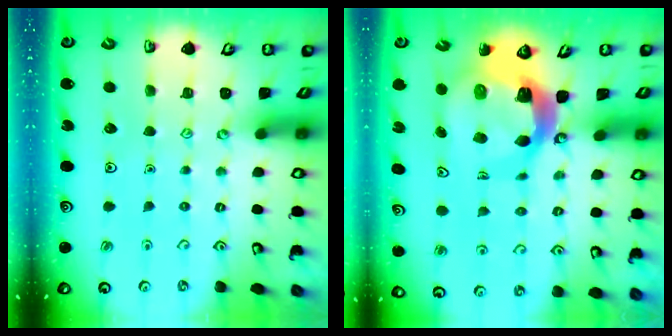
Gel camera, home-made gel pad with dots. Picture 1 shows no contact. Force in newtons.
{"total": 9.5, "press": 9.4, "slide": 1.4}